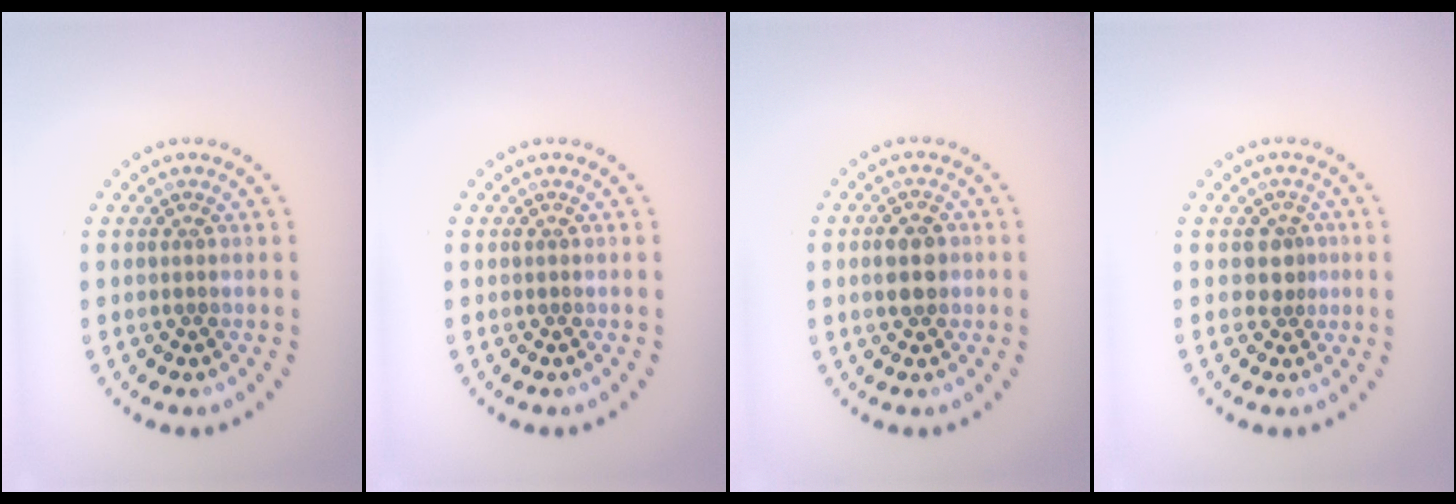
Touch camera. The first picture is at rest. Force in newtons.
{"total": 0.0}
{"total": 3.0, "press": 3.0, "slide": 0.0}
{"total": 1.9, "press": 1.3, "slide": 1.3}